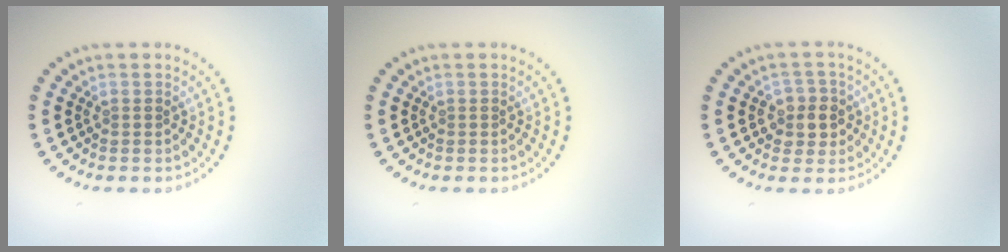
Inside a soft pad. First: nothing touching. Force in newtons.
{"total": 0.0}
{"total": 2.6, "press": 2.4, "slide": 1.1}